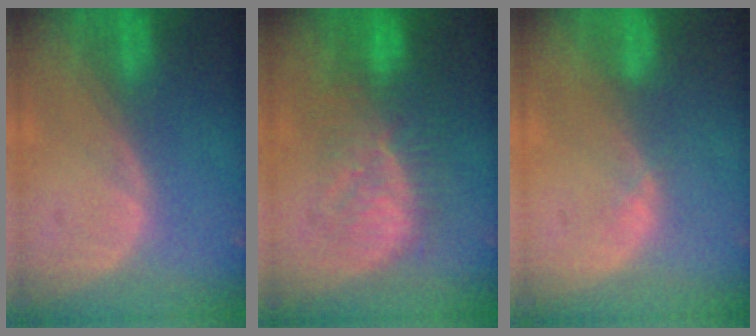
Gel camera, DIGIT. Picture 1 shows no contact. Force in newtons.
{"total": 8.9, "press": 8.5, "slide": 2.4}
{"total": 1.3, "press": 1.1, "slide": 0.8}